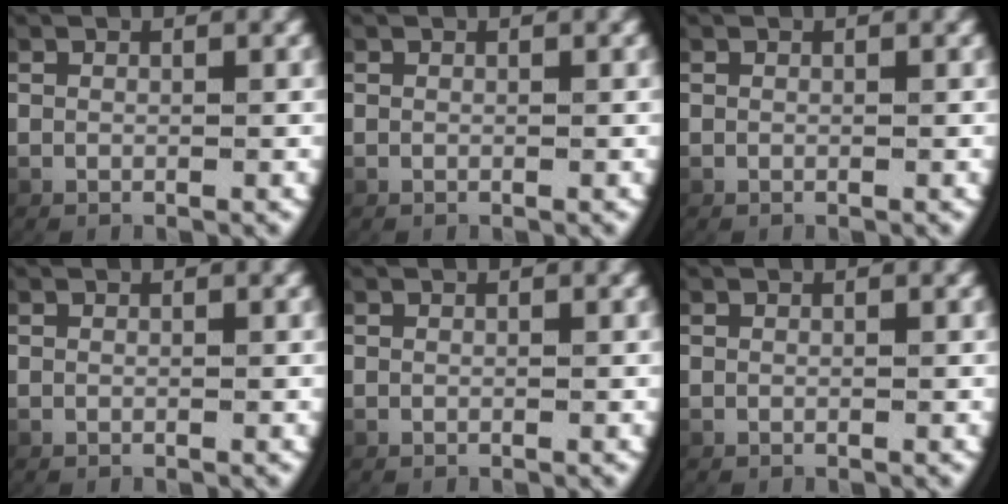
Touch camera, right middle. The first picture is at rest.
{"total": 0.0}
{"total": 0.0}
{"total": 0.0}
{"total": 0.0}
{"total": 0.0}